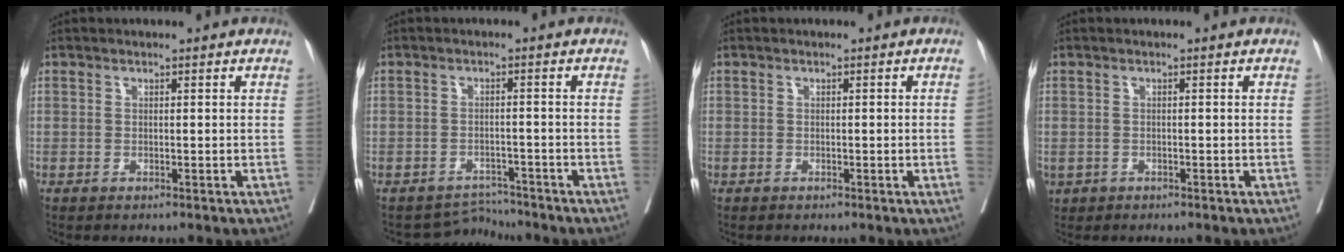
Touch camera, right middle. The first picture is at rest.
{"total": 3.2, "force": [-2.8, 0.0, -1.5], "torque": [0.027, 0.006, -0.042]}
{"total": 1.0, "force": [-0.2, -0.3, 0.9], "torque": [-0.012, 0.002, -0.003]}
{"total": 2.5, "force": [-1.3, 1.9, 0.9], "torque": [-0.023, -0.003, -0.018]}